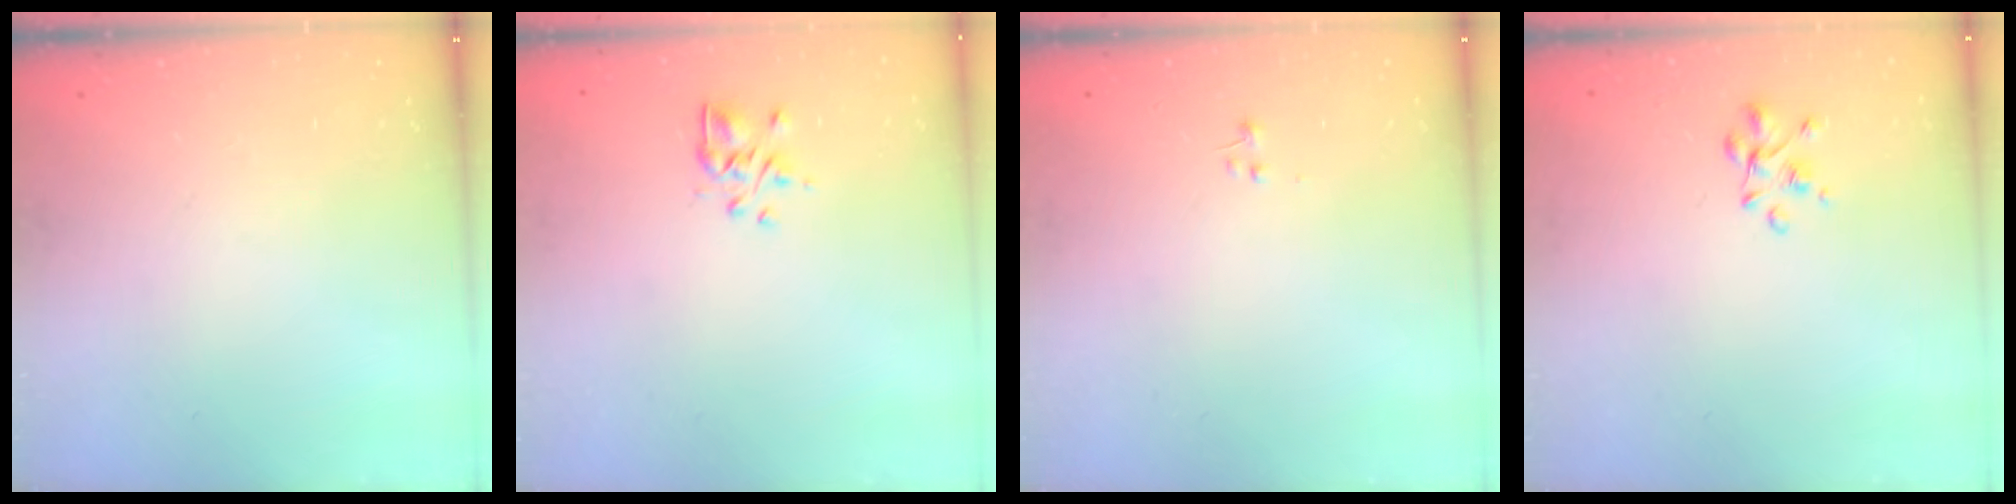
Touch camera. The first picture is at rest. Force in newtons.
{"total": 2.5, "press": 2.3, "slide": 1.0}
{"total": 0.6, "press": 0.6, "slide": 0.3}
{"total": 3.5, "press": 3.4, "slide": 1.1}